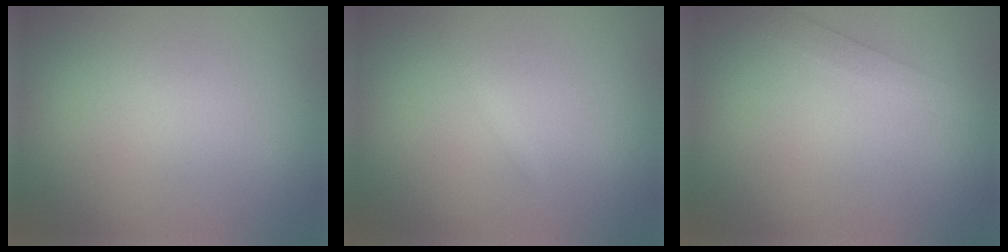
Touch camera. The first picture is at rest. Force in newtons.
{"total": 0.5, "press": 0.5, "slide": 0.0}
{"total": 1.9, "press": 1.9, "slide": 0.0}